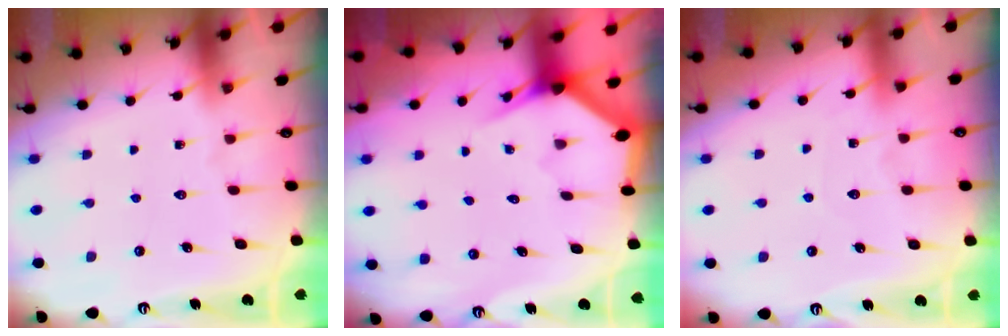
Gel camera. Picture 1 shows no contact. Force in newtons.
{"total": 2.6, "press": 2.6, "slide": 0.2}
{"total": 4.7, "press": 4.7, "slide": 0.7}